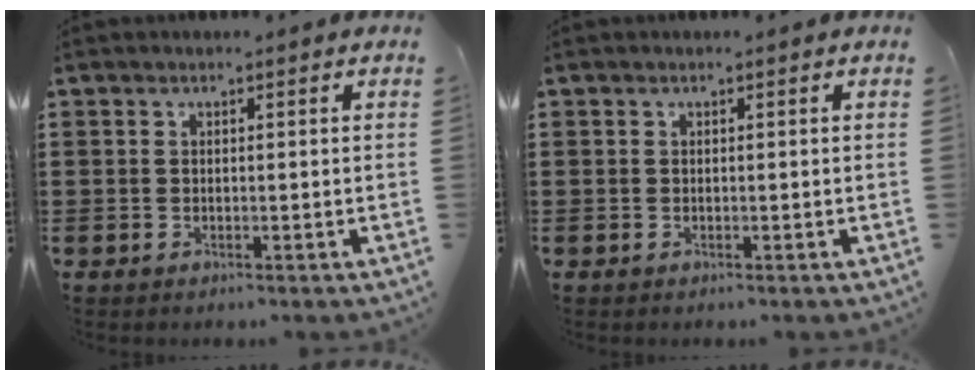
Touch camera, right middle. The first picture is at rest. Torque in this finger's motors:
{"motor_torque": [-0.04, -0.04, 0.00, 0.00]}